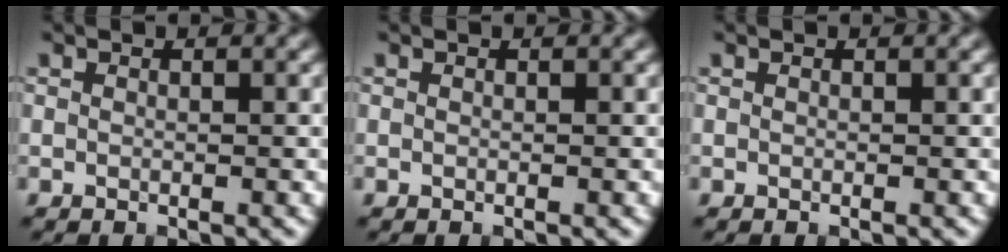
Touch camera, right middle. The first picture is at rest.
{"total": 0.0}
{"total": 0.0}